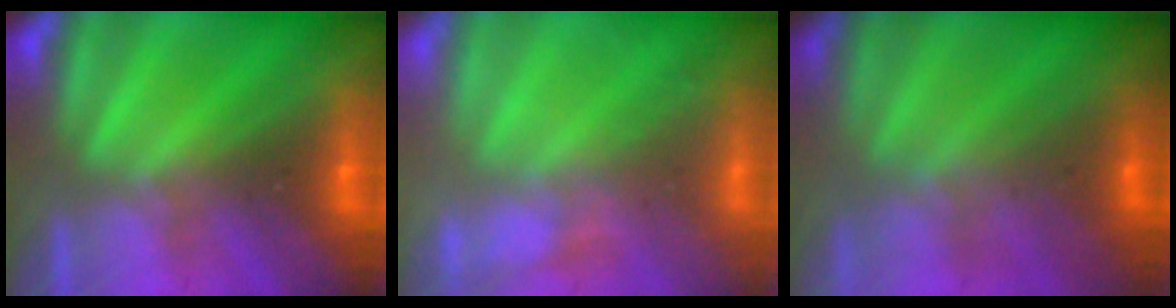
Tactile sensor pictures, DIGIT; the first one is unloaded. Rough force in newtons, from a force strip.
{"total": 2.8}
{"total": 3.7}